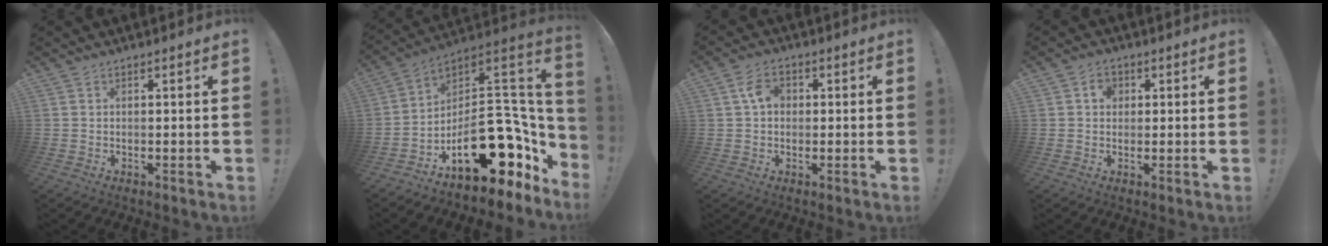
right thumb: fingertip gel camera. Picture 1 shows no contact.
{"total": 24.8, "force": [-8.2, 14.1, 18.7], "torque": [-0.252, 0.029, -0.103]}
{"total": 6.2, "force": [1.1, 4.2, 4.3], "torque": [-0.069, 0.011, 0.021]}
{"total": 3.6, "force": [0.7, 3.0, 1.8], "torque": [-0.031, 0.007, 0.012]}